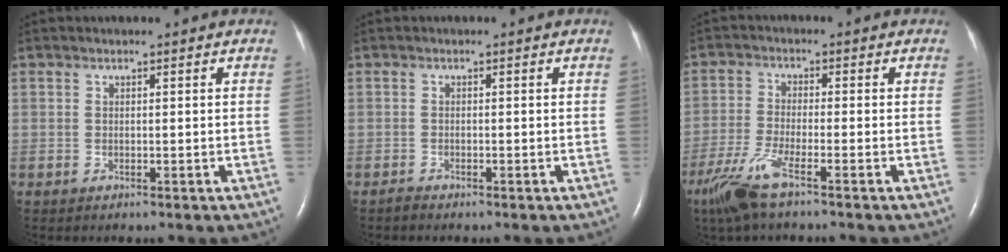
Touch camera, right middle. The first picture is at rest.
{"total": 0.6, "force": [-0.6, 0.1, 0.1], "torque": [-0.005, -0.001, -0.014]}
{"total": 7.3, "force": [-4.9, 0.6, 5.4], "torque": [-0.128, -0.022, -0.100]}